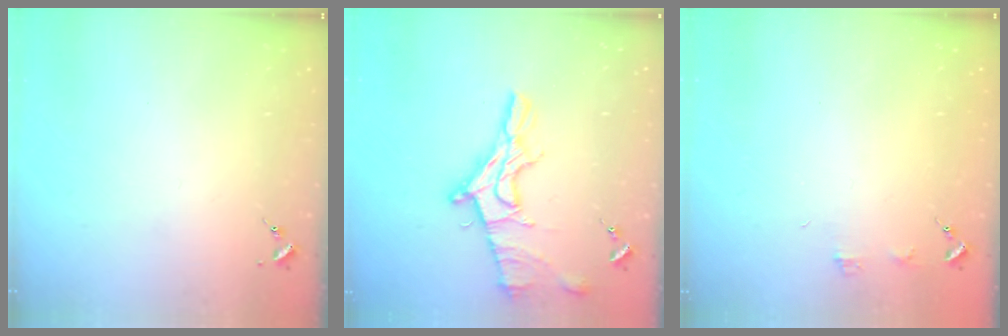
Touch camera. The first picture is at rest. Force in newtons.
{"total": 14.1, "press": 14.1, "slide": 1.3}
{"total": 3.9, "press": 3.8, "slide": 0.5}